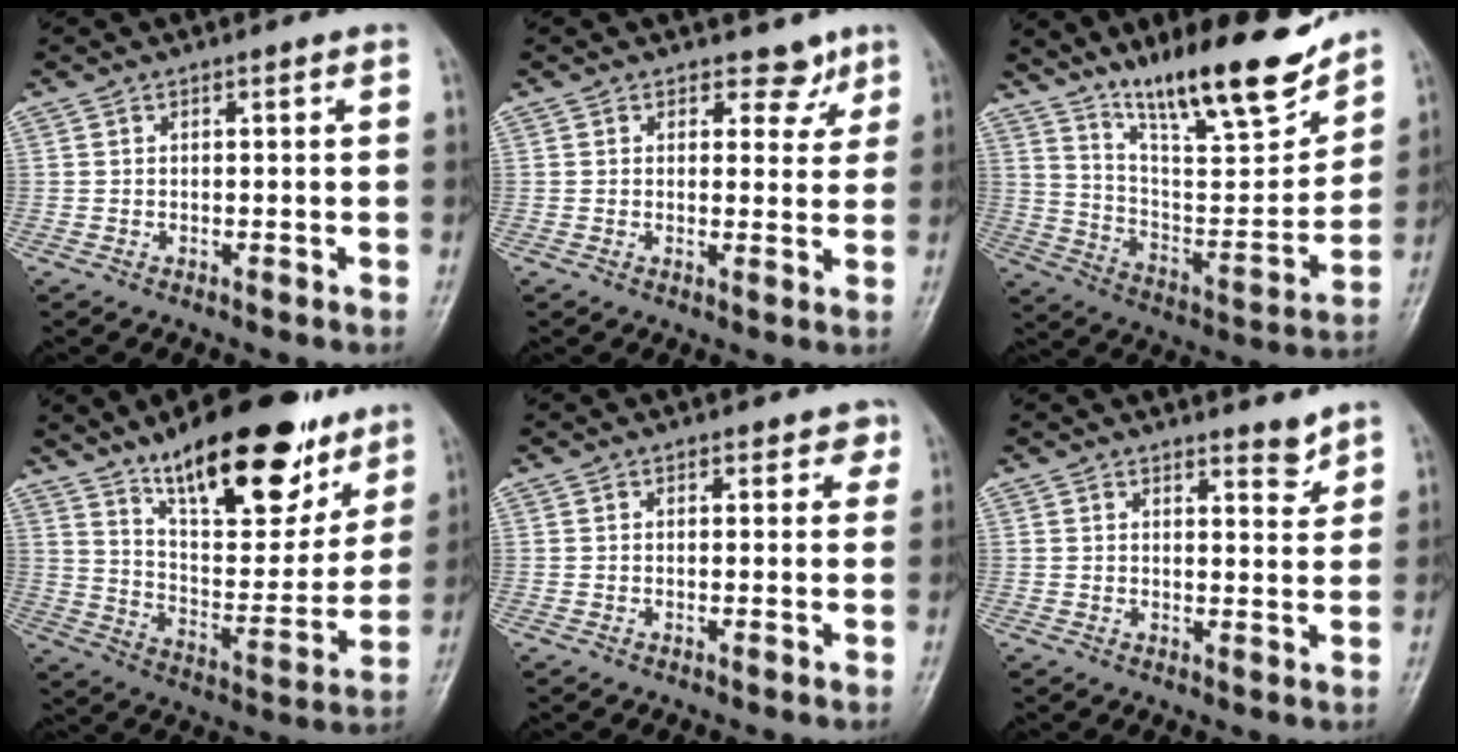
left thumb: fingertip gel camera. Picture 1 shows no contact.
{"total": 3.9, "force": [2.8, 2.6, 0.9], "torque": [0.020, -0.016, 0.035]}
{"total": 20.3, "force": [15.3, 4.5, 12.6], "torque": [-0.166, -0.085, 0.264]}
{"total": 23.6, "force": [15.6, 8.9, 15.2], "torque": [-0.182, -0.068, 0.253]}
{"total": 2.1, "force": [1.3, 1.4, 0.8], "torque": [0.016, -0.004, 0.011]}
{"total": 2.9, "force": [2.6, 0.7, 1.0], "torque": [-0.002, -0.025, 0.039]}